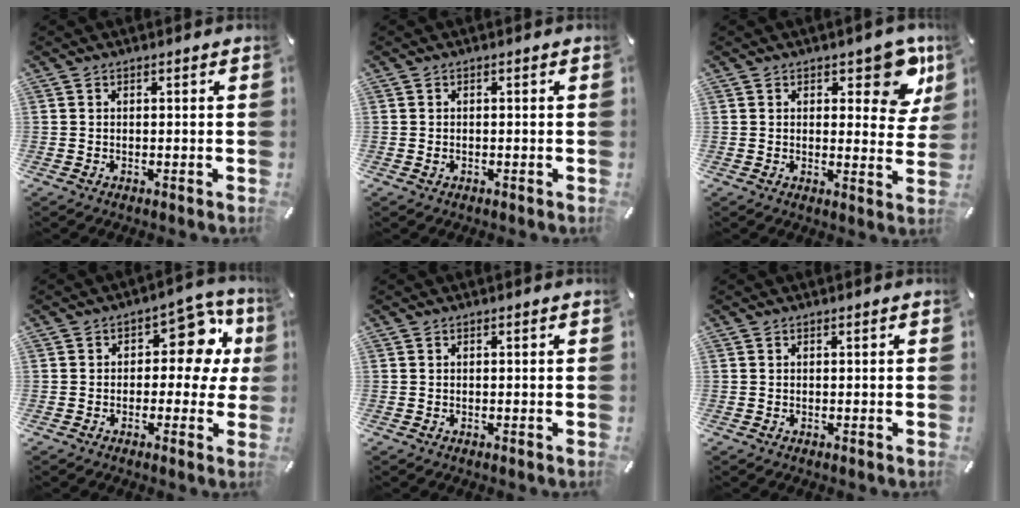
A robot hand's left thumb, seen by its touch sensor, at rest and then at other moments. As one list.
[{"total": 1.0, "force": [-0.3, 0.6, 0.8], "torque": [-0.016, 0.000, -0.006]}, {"total": 10.0, "force": [5.9, 4.8, 6.5], "torque": [-0.059, -0.036, 0.094]}, {"total": 12.6, "force": [3.5, 7.7, 9.4], "torque": [-0.110, -0.023, 0.059]}, {"total": 0.0}, {"total": 0.0}]